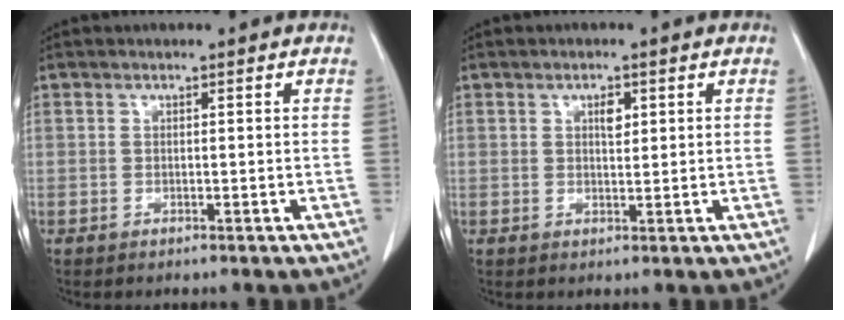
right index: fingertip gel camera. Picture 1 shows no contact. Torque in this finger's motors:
{"motor_torque": [0.01, 0.00, 0.01, 0.00]}